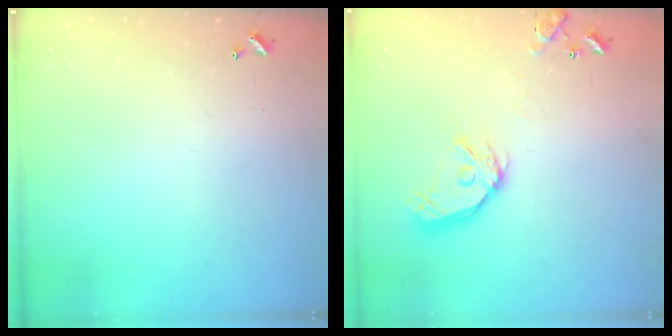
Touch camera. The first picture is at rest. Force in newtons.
{"total": 15.3, "press": 15.1, "slide": 2.1}